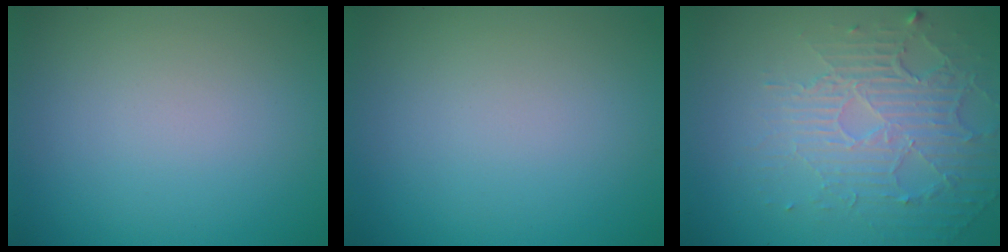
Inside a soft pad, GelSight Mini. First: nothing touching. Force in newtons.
{"total": 0.0}
{"total": 5.7, "press": 3.4, "slide": 4.6}